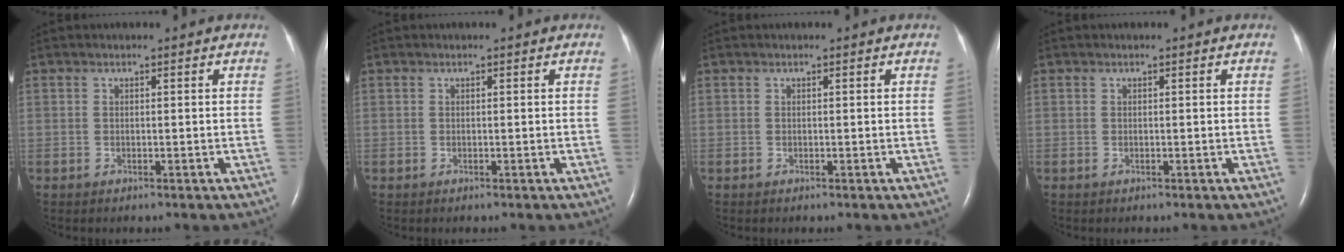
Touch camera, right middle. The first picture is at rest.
{"total": 0.0}
{"total": 0.0}
{"total": 0.0}